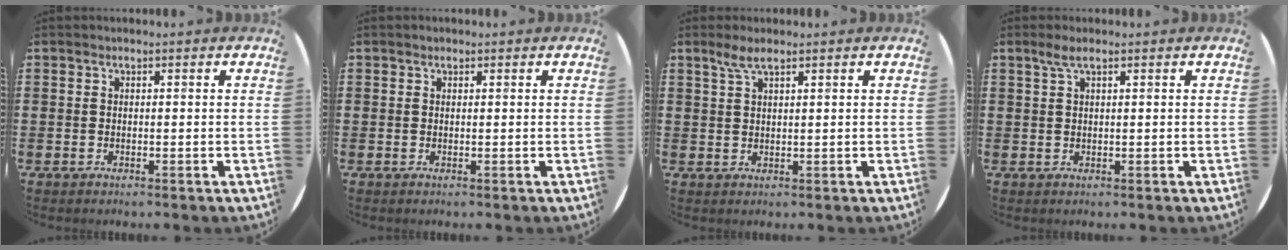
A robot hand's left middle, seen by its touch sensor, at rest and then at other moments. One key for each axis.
{"total": 0.0}
{"total": 2.7, "fx": 1.9, "fy": 0.5, "fz": 1.9, "tx": -0.040, "ty": 0.005, "tz": 0.034}
{"total": 1.8, "fx": 1.0, "fy": 0.2, "fz": 1.5, "tx": -0.031, "ty": 0.003, "tz": 0.017}